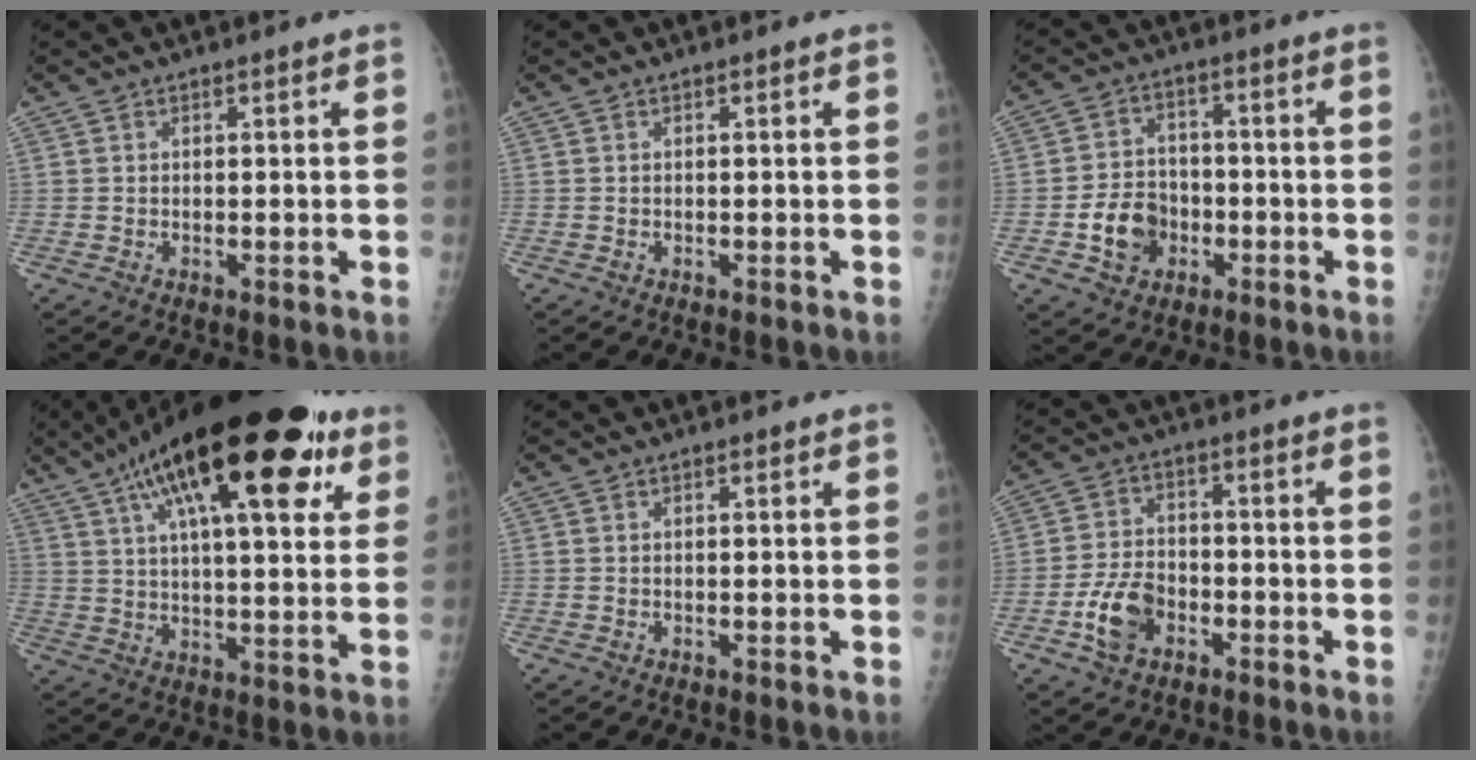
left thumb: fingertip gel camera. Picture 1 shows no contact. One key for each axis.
{"total": 0.0}
{"total": 8.5, "fx": -3.1, "fy": 6.9, "fz": 4.0, "tx": -0.045, "ty": 0.023, "tz": -0.053}
{"total": 28.4, "fx": 14.1, "fy": 9.8, "fz": 22.6, "tx": -0.339, "ty": 0.004, "tz": 0.215}
{"total": 0.0}
{"total": 8.0, "fx": -3.7, "fy": 5.3, "fz": 4.8, "tx": -0.084, "ty": 0.023, "tz": -0.068}